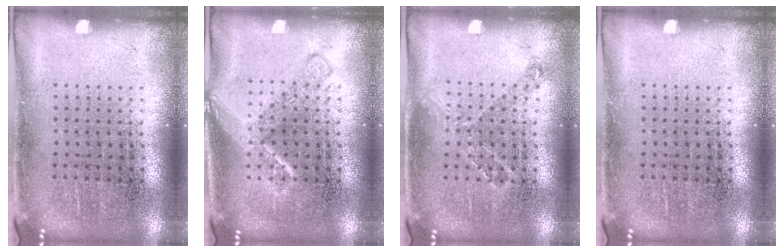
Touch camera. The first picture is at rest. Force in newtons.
{"total": 2.1, "press": 2.1, "slide": 0.3}
{"total": 0.8, "press": 0.7, "slide": 0.4}
{"total": 0.0}